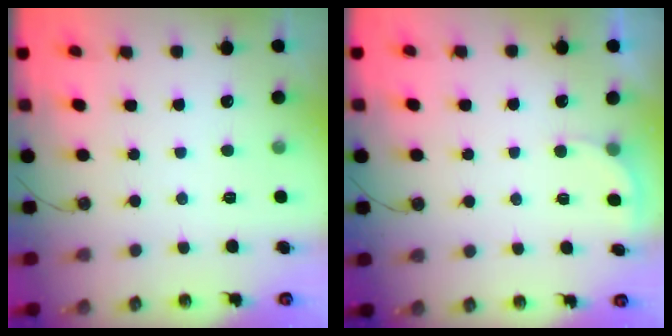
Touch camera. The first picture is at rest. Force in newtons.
{"total": 2.3, "press": 2.3, "slide": 0.5}